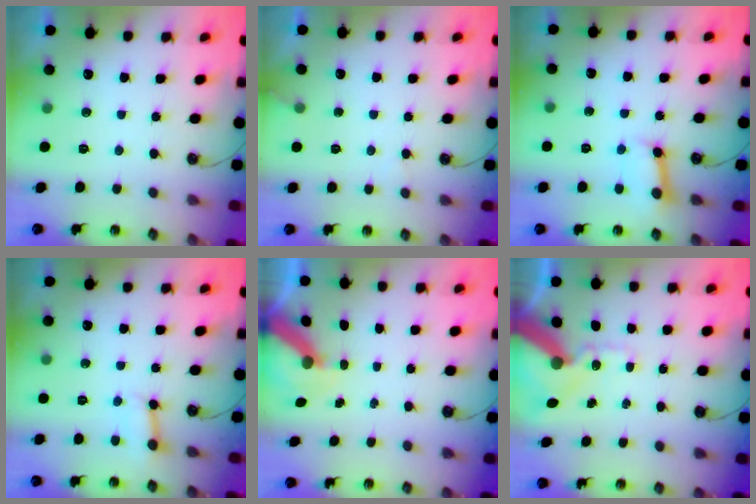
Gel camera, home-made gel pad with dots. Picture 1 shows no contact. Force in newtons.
{"total": 5.1, "press": 5.0, "slide": 0.3}
{"total": 9.0, "press": 9.0, "slide": 1.0}
{"total": 2.5, "press": 2.5, "slide": 0.0}
{"total": 8.0, "press": 7.9, "slide": 1.0}
{"total": 14.6, "press": 14.5, "slide": 2.1}